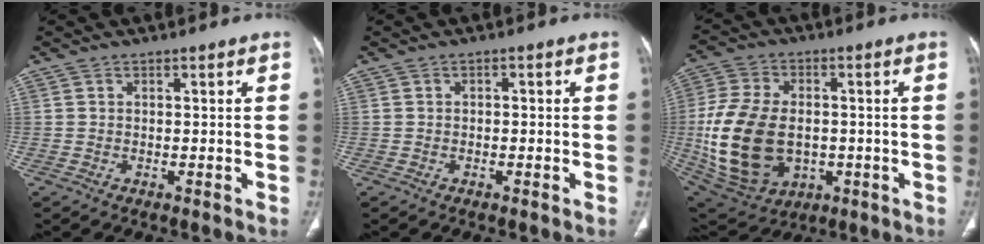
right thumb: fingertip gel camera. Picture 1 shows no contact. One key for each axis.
{"total": 0.7, "fx": -0.3, "fy": 0.5, "fz": 0.3, "tx": 0.006, "ty": 0.001, "tz": -0.009}
{"total": 21.2, "fx": -1.9, "fy": 14.3, "fz": 15.5, "tx": -0.309, "ty": -0.002, "tz": -0.009}